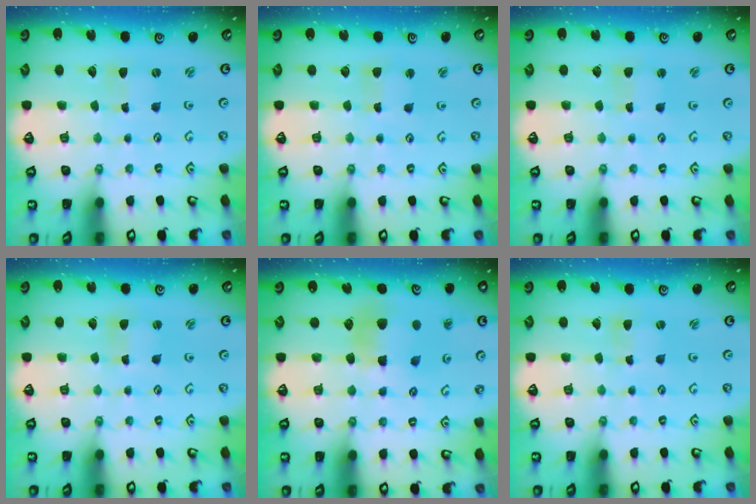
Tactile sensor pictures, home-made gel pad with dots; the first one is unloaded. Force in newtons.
{"total": 1.7, "press": 1.6, "slide": 0.2}
{"total": 0.9, "press": 0.9, "slide": 0.1}
{"total": 1.6, "press": 1.5, "slide": 0.3}
{"total": 8.6, "press": 8.6, "slide": 1.0}
{"total": 0.6, "press": 0.6, "slide": 0.2}